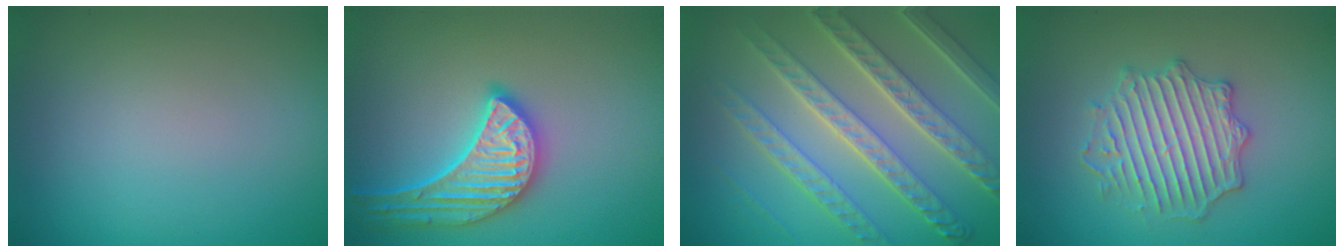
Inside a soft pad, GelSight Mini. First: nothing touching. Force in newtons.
{"total": 4.5, "press": 4.2, "slide": 1.5}
{"total": 8.1, "press": 6.5, "slide": 4.7}
{"total": 4.1, "press": 4.1, "slide": 0.6}